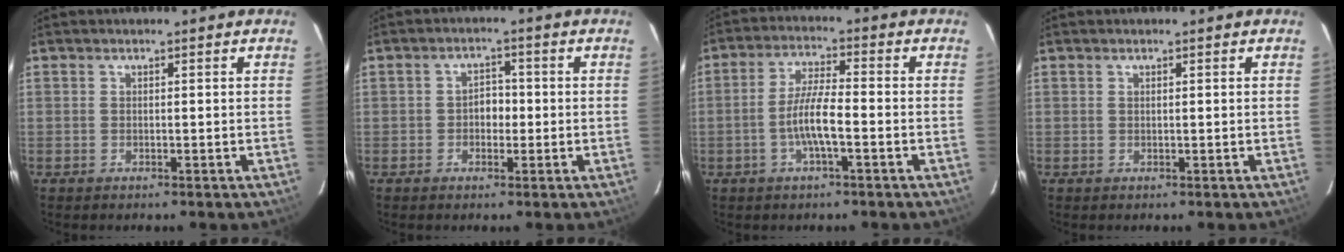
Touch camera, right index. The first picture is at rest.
{"total": 3.1, "force": [-0.6, 2.5, 1.7], "torque": [-0.028, 0.011, -0.011]}
{"total": 6.4, "force": [-2.3, 0.9, 5.9], "torque": [-0.122, 0.003, -0.042]}
{"total": 0.0}